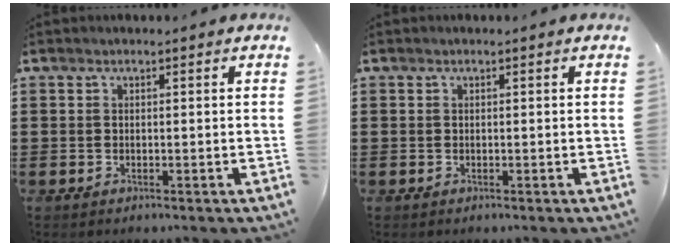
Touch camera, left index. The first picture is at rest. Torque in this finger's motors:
{"motor_torque": [0.00, 0.00, 0.00, -0.01]}